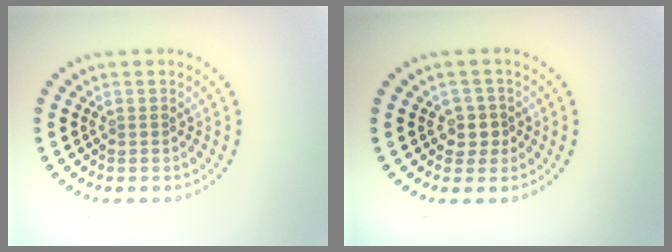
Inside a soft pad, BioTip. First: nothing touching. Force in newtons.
{"total": 1.6, "press": 1.4, "slide": 0.9}